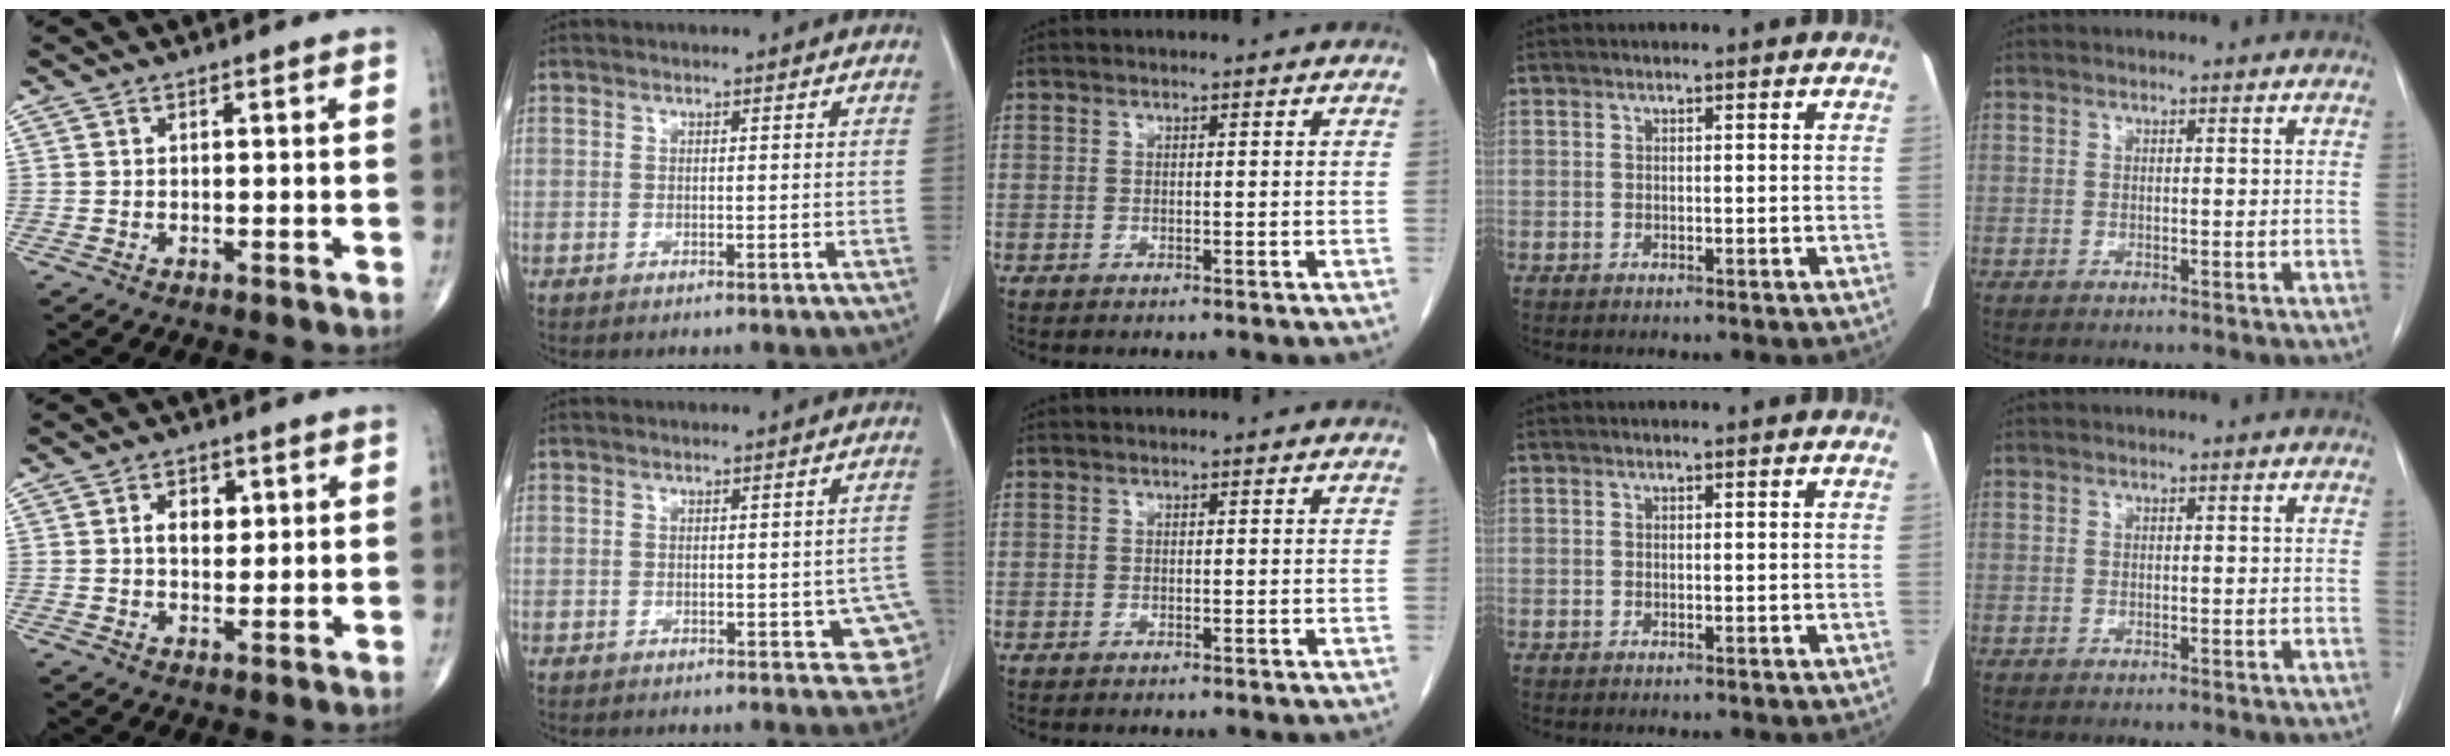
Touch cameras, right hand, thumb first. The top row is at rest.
{"thumb": {"total": 4.7, "force": [1.1, 3.3, 3.2], "torque": [-0.029, -0.002, 0.015]}, "index": {"total": 6.1, "force": [-1.4, 2.7, 5.3], "torque": [-0.039, 0.010, -0.013]}}